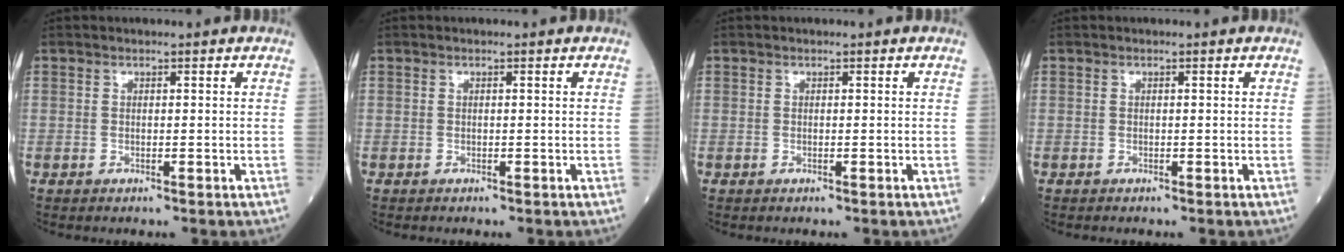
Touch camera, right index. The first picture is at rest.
{"total": 0.0}
{"total": 0.0}
{"total": 0.0}